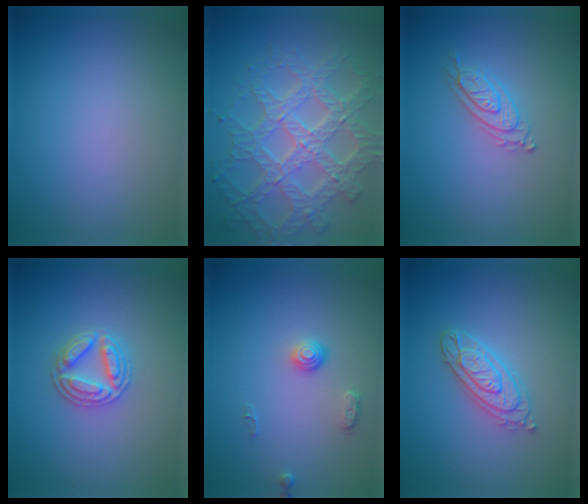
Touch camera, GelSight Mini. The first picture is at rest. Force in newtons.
{"total": 7.7, "press": 5.8, "slide": 5.0}
{"total": 2.3, "press": 2.1, "slide": 0.9}
{"total": 2.9, "press": 2.9, "slide": 0.5}
{"total": 1.4, "press": 1.0, "slide": 1.0}
{"total": 3.0, "press": 2.9, "slide": 0.6}